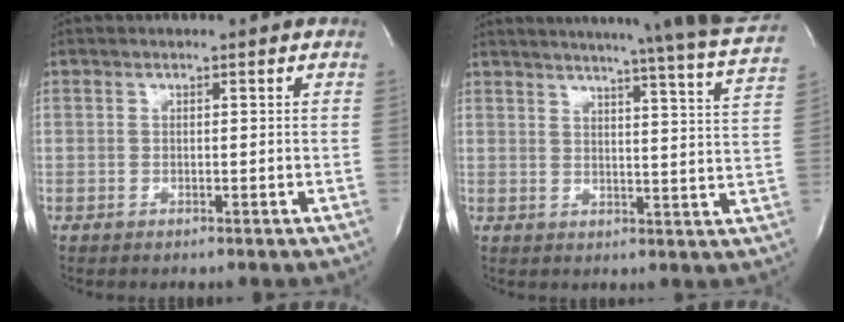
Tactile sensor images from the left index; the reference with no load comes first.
{"total": 23.7, "force": [21.7, -1.3, 9.4], "torque": [-0.140, -0.084, 0.252]}